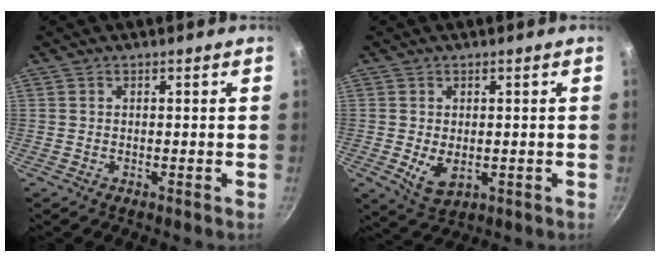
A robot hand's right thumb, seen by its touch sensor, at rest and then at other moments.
{"total": 5.3, "force": [-0.5, 3.5, 4.0], "torque": [-0.065, -0.014, 0.003]}